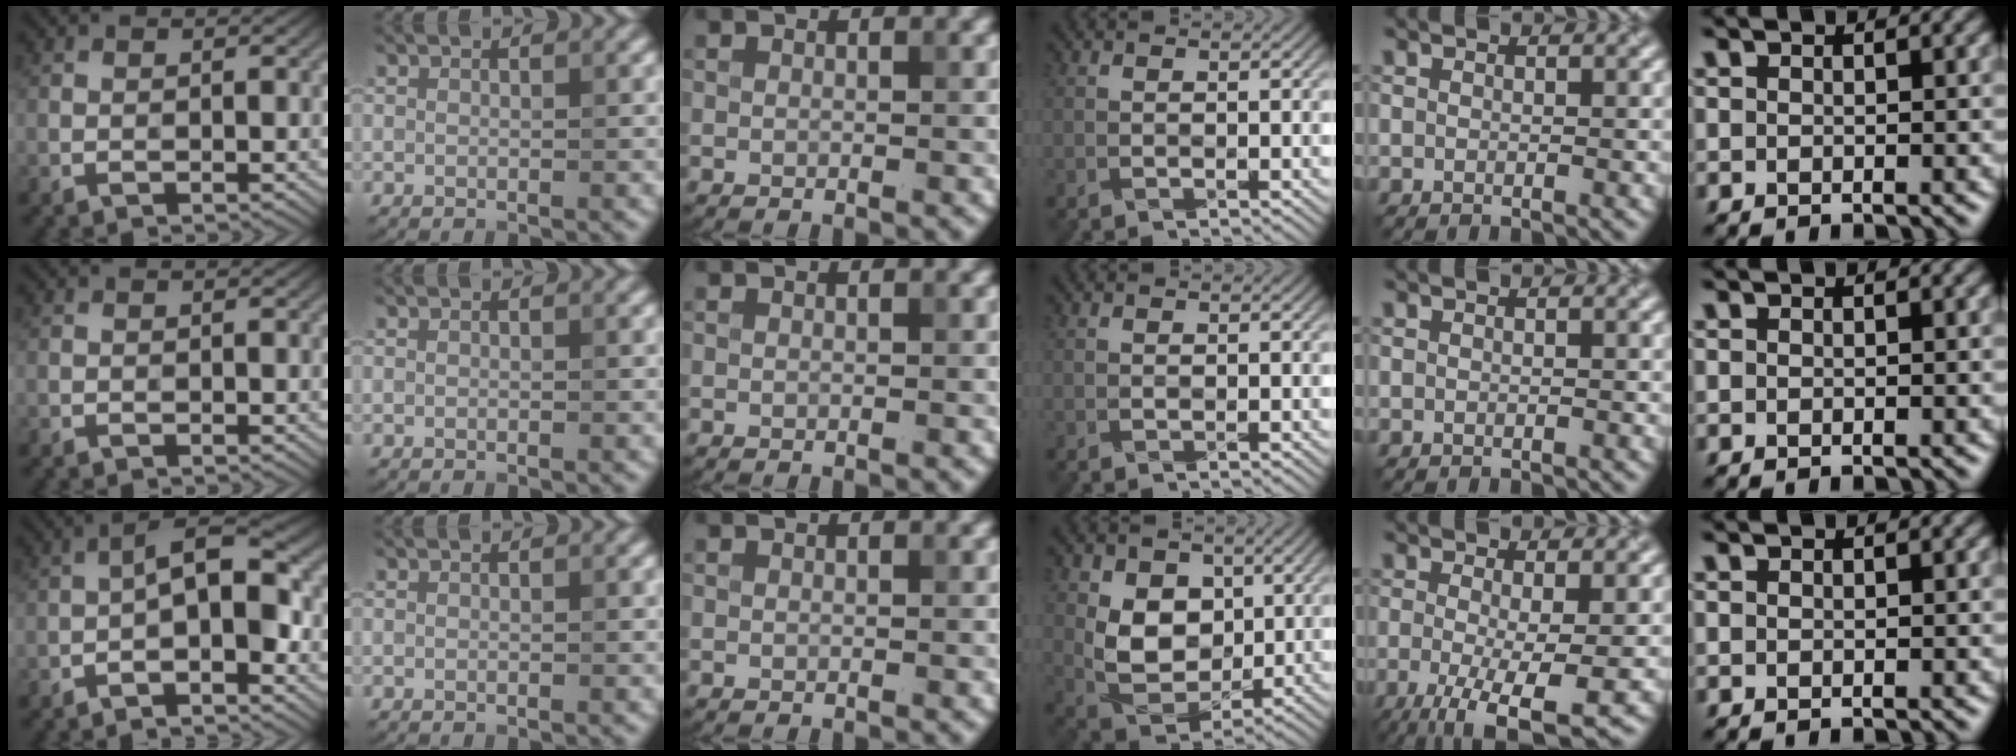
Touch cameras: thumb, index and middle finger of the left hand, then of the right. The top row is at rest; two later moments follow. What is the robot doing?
{"motion": "wrap", "object": "tissue paper"}